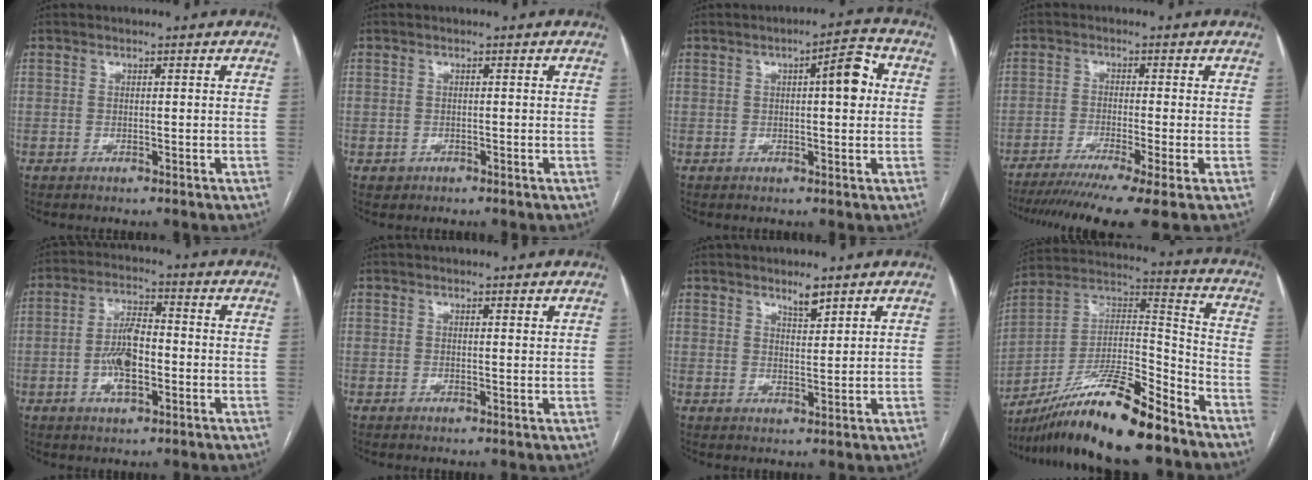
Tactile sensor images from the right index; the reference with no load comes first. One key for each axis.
{"total": 1.1, "fx": -0.5, "fy": 1.0, "fz": 0.0, "tx": -0.003, "ty": 0.004, "tz": -0.006}
{"total": 5.9, "fx": 1.0, "fy": 1.3, "fz": 5.6, "tx": -0.077, "ty": 0.016, "tz": 0.010}
{"total": 11.8, "fx": -8.8, "fy": -1.1, "fz": 7.8, "tx": -0.118, "ty": -0.028, "tz": -0.138}
{"total": 7.4, "fx": -1.6, "fy": 2.8, "fz": 6.6, "tx": -0.135, "ty": 0.008, "tz": -0.031}
{"total": 1.1, "fx": 0.9, "fy": 0.2, "fz": 0.5, "tx": -0.007, "ty": -0.001, "tz": 0.011}
{"total": 2.8, "fx": 2.3, "fy": 0.5, "fz": 1.5, "tx": -0.030, "ty": -0.005, "tz": 0.041}
{"total": 19.6, "fx": -15.2, "fy": 2.4, "fz": 12.1, "tx": -0.225, "ty": 0.001, "tz": -0.271}